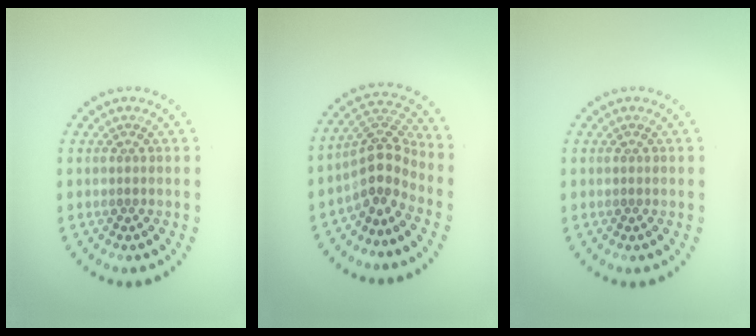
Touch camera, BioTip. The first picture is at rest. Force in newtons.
{"total": 3.9, "press": 2.9, "slide": 2.6}
{"total": 0.0}